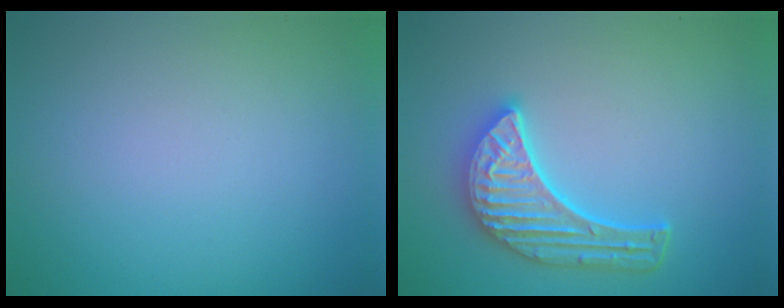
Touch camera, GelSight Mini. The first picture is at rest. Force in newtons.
{"total": 5.4, "press": 4.5, "slide": 3.0}